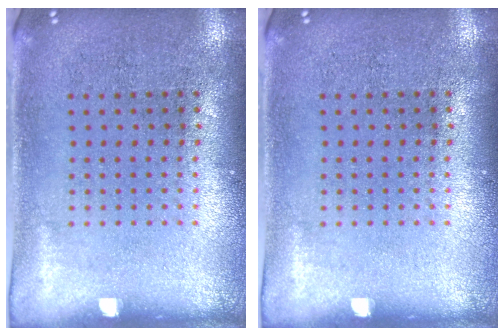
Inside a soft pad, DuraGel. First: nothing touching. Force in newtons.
{"total": 0.0}